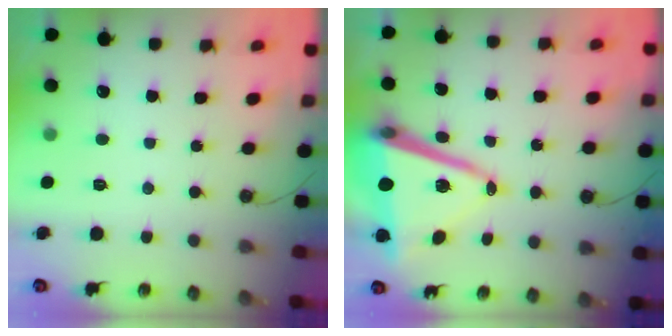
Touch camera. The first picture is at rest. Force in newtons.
{"total": 14.8, "press": 14.5, "slide": 2.9}